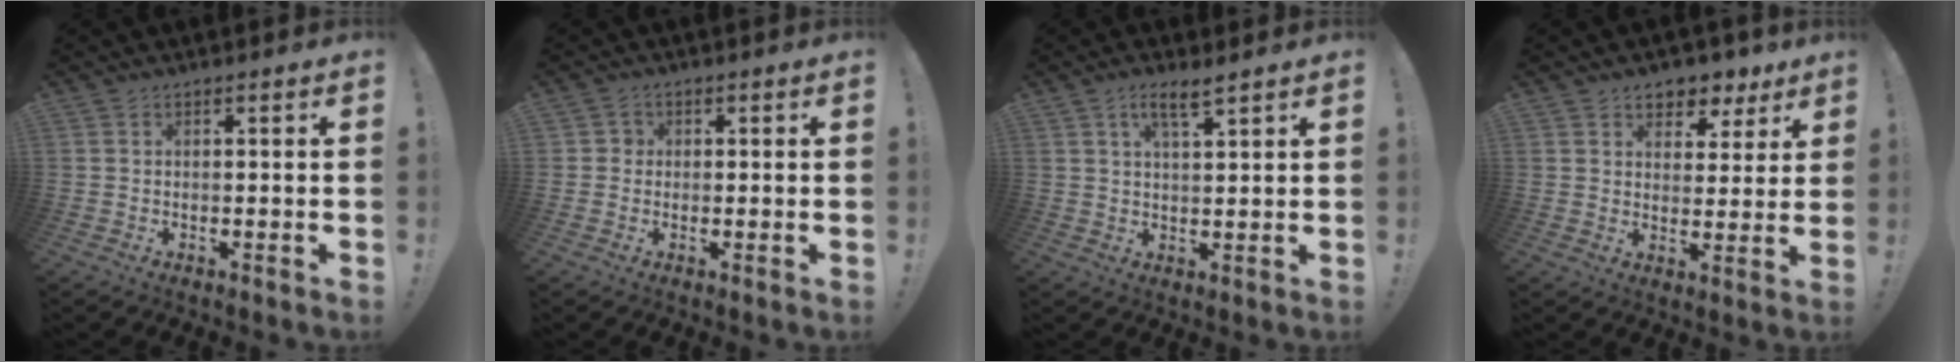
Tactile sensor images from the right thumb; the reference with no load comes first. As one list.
[{"total": 2.2, "force": [-0.3, 2.1, 0.7], "torque": [-0.010, 0.007, -0.006]}, {"total": 5.4, "force": [3.5, 1.4, 3.9], "torque": [-0.072, -0.013, 0.060]}, {"total": 6.3, "force": [4.3, 4.5, 1.4], "torque": [-0.007, -0.038, 0.080]}]